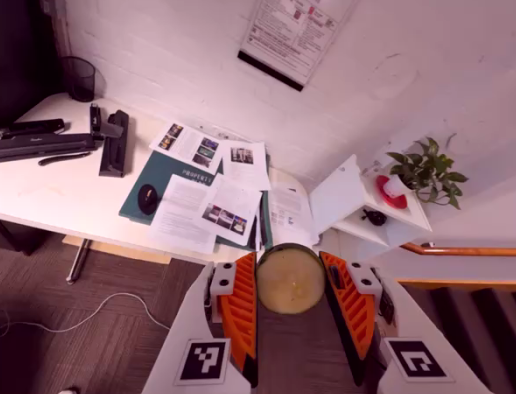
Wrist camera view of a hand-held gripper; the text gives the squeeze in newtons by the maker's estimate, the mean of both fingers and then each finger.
{"total": 9.4, "left": 9.8, "right": 9.0}